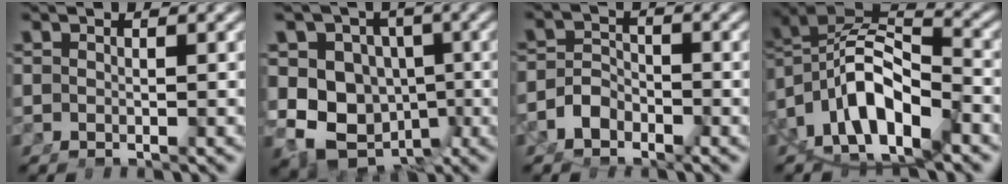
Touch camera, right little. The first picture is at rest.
{"total": 16.4, "force": [-2.4, 14.3, 7.8], "torque": [-0.174, -0.073, -0.031]}
{"total": 3.7, "force": [-2.3, 2.6, 1.4], "torque": [-0.024, -0.009, -0.037]}
{"total": 16.3, "force": [-4.1, 13.0, 8.9], "torque": [-0.198, -0.059, -0.059]}